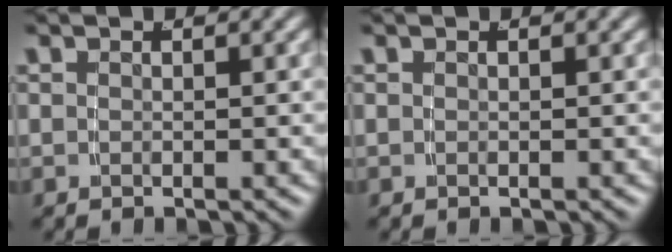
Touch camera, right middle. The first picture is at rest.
{"total": 0.0}